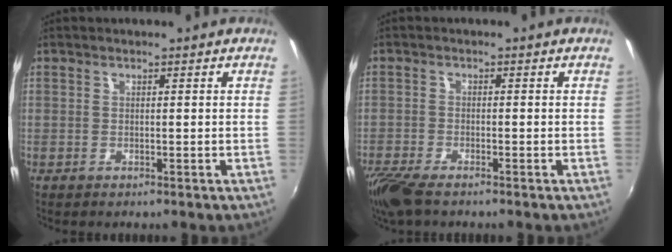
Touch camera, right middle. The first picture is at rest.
{"total": 6.4, "force": [-5.0, 1.5, 3.7], "torque": [-0.100, -0.028, -0.096]}